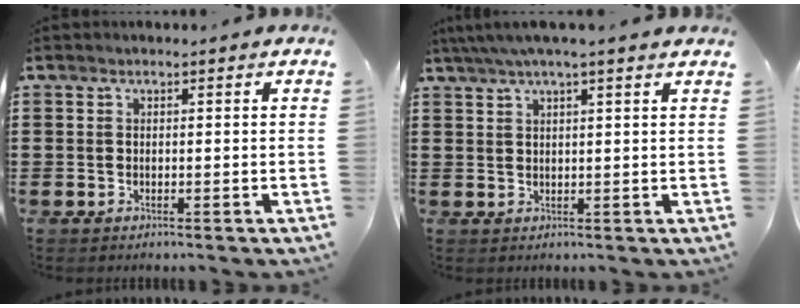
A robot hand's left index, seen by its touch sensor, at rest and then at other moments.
{"total": 3.2, "force": [2.4, 0.0, 2.2], "torque": [-0.048, 0.003, 0.043]}